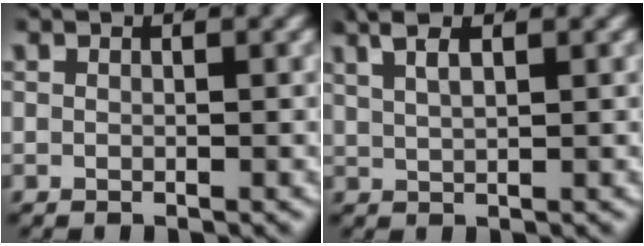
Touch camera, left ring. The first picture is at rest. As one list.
[{"total": 3.8, "force": [2.5, 1.2, 2.5], "torque": [-0.036, 0.012, 0.043]}]